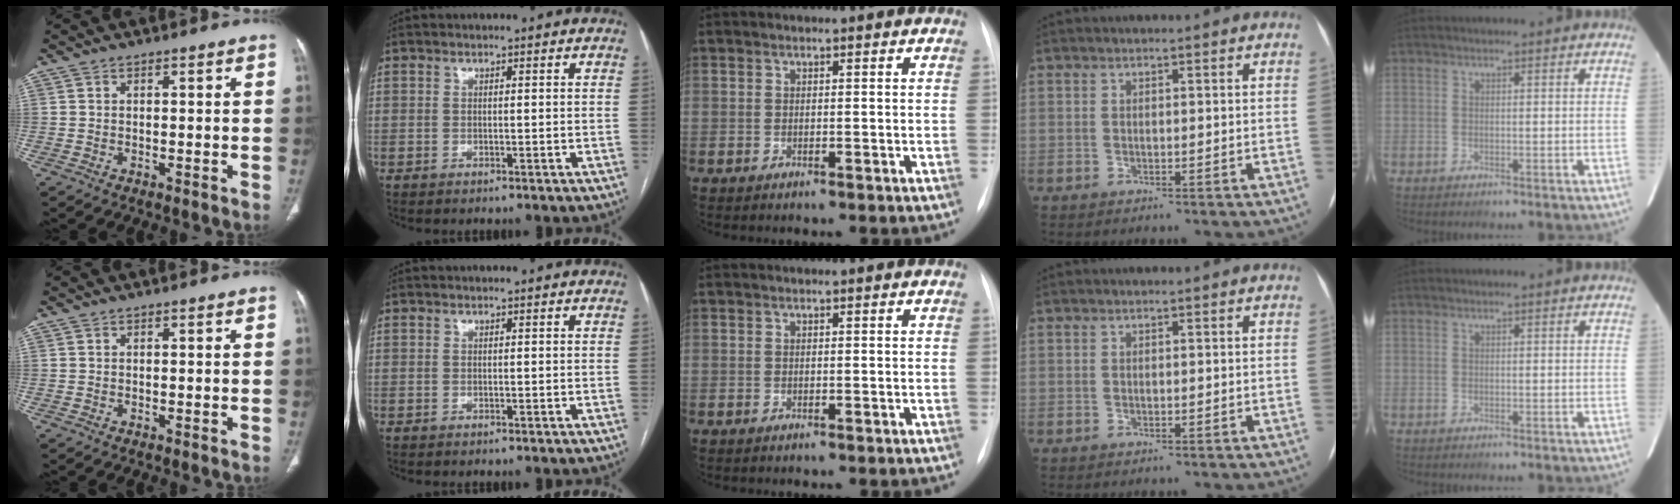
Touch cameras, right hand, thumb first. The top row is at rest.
{}